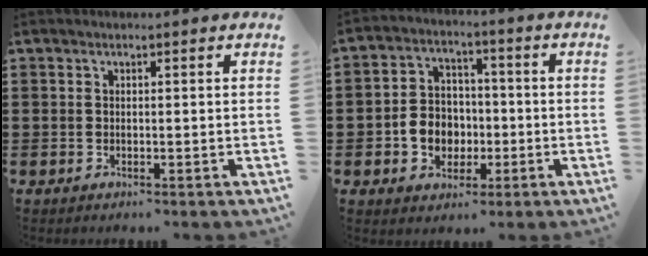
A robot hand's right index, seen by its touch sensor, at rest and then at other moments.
{"total": 6.4, "force": [-1.7, 5.5, 2.8], "torque": [-0.060, 0.011, -0.033]}